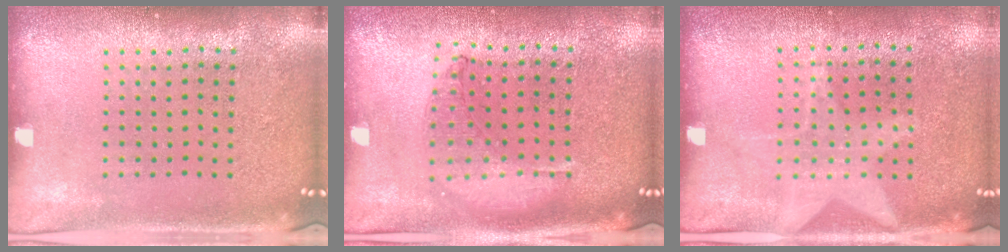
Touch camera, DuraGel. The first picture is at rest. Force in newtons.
{"total": 0.9, "press": 0.9, "slide": 0.1}
{"total": 1.3, "press": 0.9, "slide": 0.9}